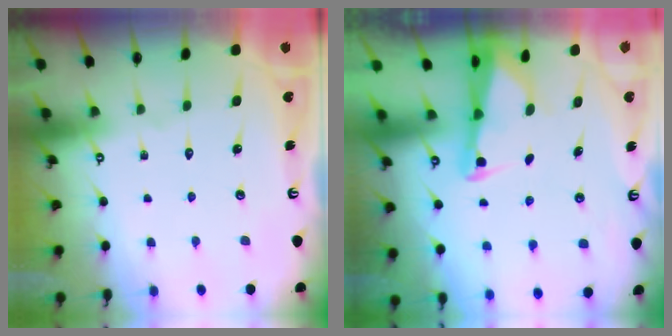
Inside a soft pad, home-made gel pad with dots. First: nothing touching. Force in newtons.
{"total": 2.6, "press": 2.6, "slide": 0.3}